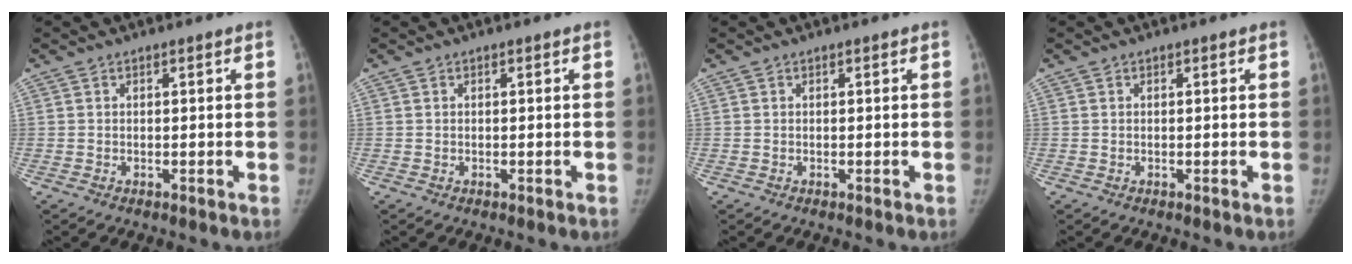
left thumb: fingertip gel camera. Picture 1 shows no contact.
{"total": 0.0}
{"total": 0.0}
{"total": 0.0}